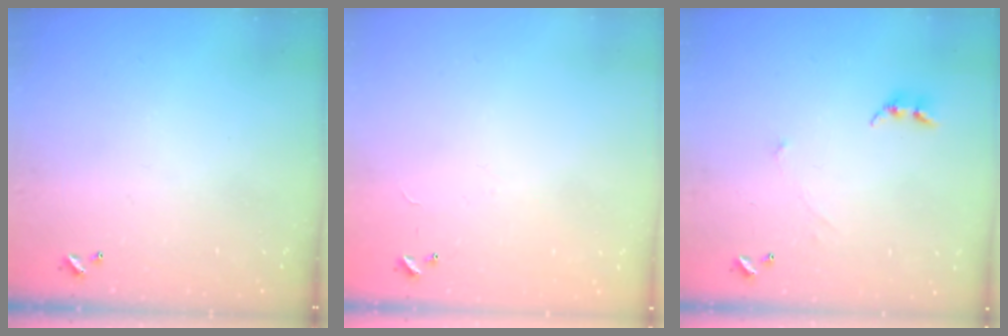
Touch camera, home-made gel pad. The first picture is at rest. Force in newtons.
{"total": 8.0, "press": 7.9, "slide": 0.5}
{"total": 0.7, "press": 0.6, "slide": 0.5}